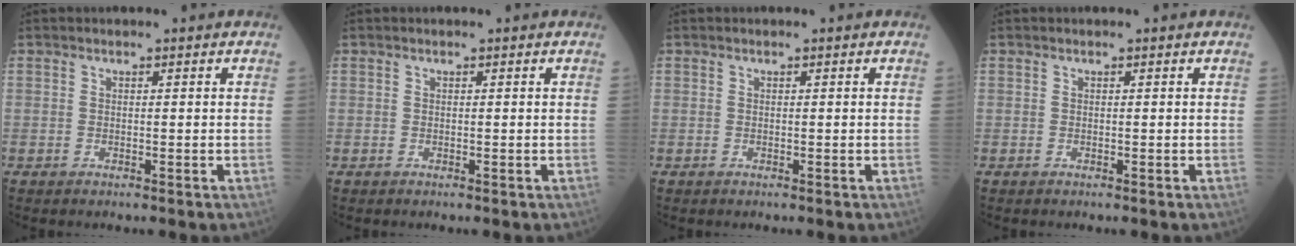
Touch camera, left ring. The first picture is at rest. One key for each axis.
{"total": 0.0}
{"total": 0.0}
{"total": 0.0}